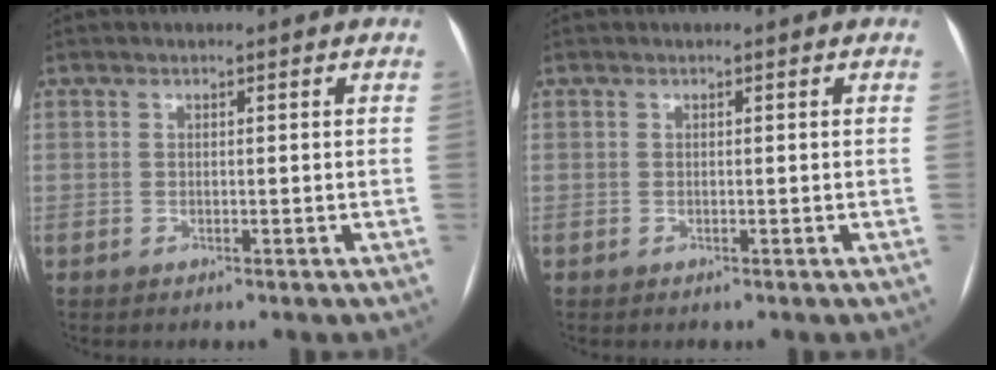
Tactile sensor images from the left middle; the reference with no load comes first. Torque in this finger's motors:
{"motor_torque": [-0.03, 0.03, 0.00, 0.00]}